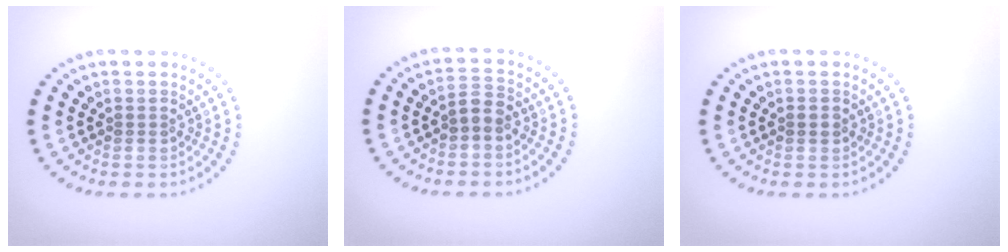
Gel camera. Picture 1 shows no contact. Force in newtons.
{"total": 1.7, "press": 1.6, "slide": 0.6}
{"total": 0.9, "press": 0.9, "slide": 0.0}